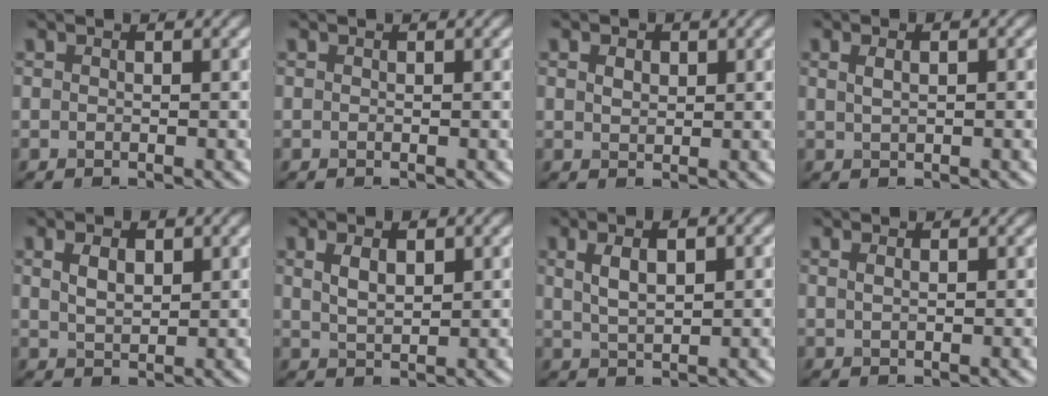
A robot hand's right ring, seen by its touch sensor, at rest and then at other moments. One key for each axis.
{"total": 0.0}
{"total": 1.3, "fx": 0.6, "fy": 0.9, "fz": 0.7, "tx": -0.011, "ty": -0.001, "tz": 0.012}
{"total": 1.6, "fx": 0.8, "fy": 0.7, "fz": 1.3, "tx": -0.016, "ty": -0.005, "tz": 0.010}
{"total": 2.6, "fx": 1.0, "fy": 1.4, "fz": 1.9, "tx": -0.040, "ty": 0.001, "tz": 0.020}
{"total": 2.9, "fx": 1.1, "fy": 1.4, "fz": 2.3, "tx": -0.048, "ty": 0.002, "tz": 0.025}
{"total": 3.6, "fx": 1.2, "fy": 1.5, "fz": 3.1, "tx": -0.063, "ty": 0.006, "tz": 0.024}
{"total": 0.8, "fx": 0.4, "fy": 0.3, "fz": 0.6, "tx": -0.011, "ty": -0.001, "tz": 0.007}